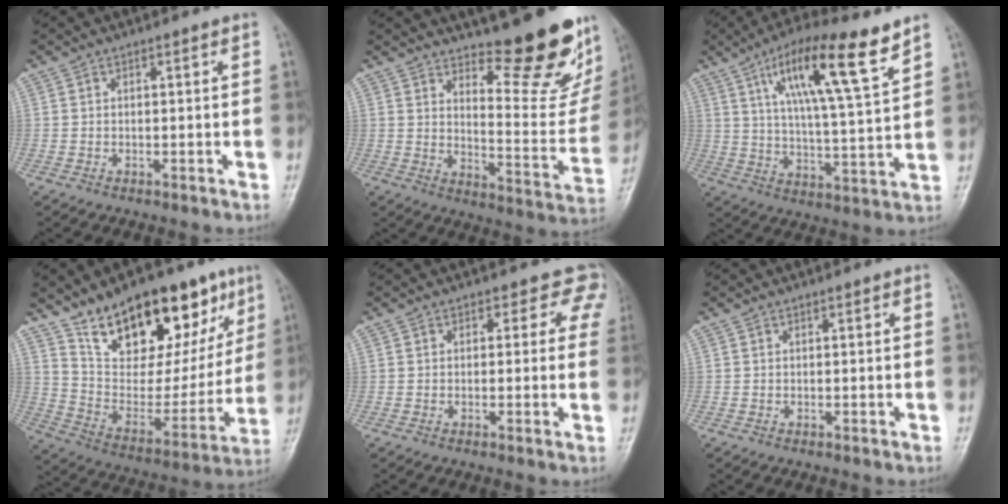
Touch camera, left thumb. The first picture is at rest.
{"total": 20.1, "force": [14.7, 6.0, 12.4], "torque": [-0.126, -0.130, 0.201]}
{"total": 16.8, "force": [9.4, 2.8, 13.7], "torque": [-0.223, -0.032, 0.161]}
{"total": 25.1, "force": [15.2, 11.9, 16.0], "torque": [-0.192, -0.049, 0.251]}
{"total": 4.7, "force": [3.3, 3.3, 0.4], "torque": [0.041, -0.010, 0.007]}
{"total": 0.0}